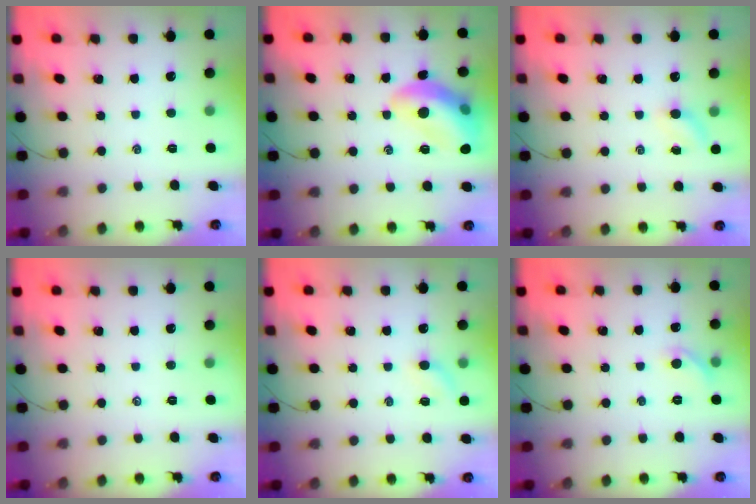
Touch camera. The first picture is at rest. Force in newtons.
{"total": 14.4, "press": 14.3, "slide": 1.6}
{"total": 4.1, "press": 3.9, "slide": 1.3}
{"total": 0.0}
{"total": 4.9, "press": 4.8, "slide": 0.9}
{"total": 5.9, "press": 5.6, "slide": 1.6}